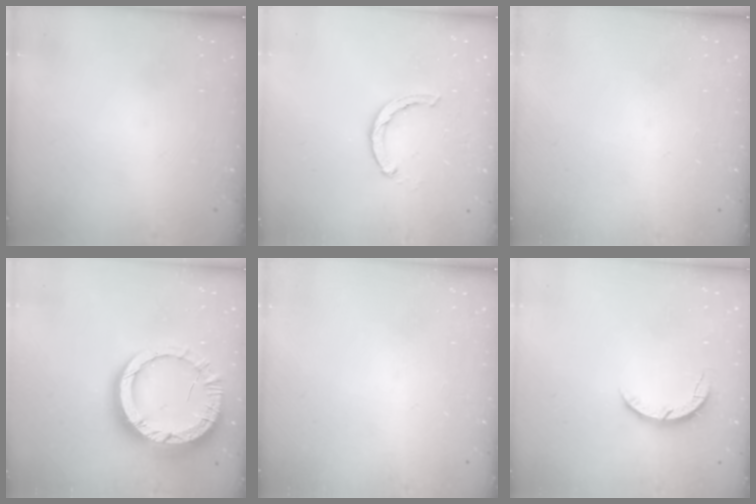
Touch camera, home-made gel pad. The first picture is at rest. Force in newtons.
{"total": 2.4, "press": 2.4, "slide": 0.4}
{"total": 0.0}
{"total": 15.5, "press": 15.5, "slide": 1.3}
{"total": 0.0}
{"total": 3.9, "press": 3.8, "slide": 0.5}